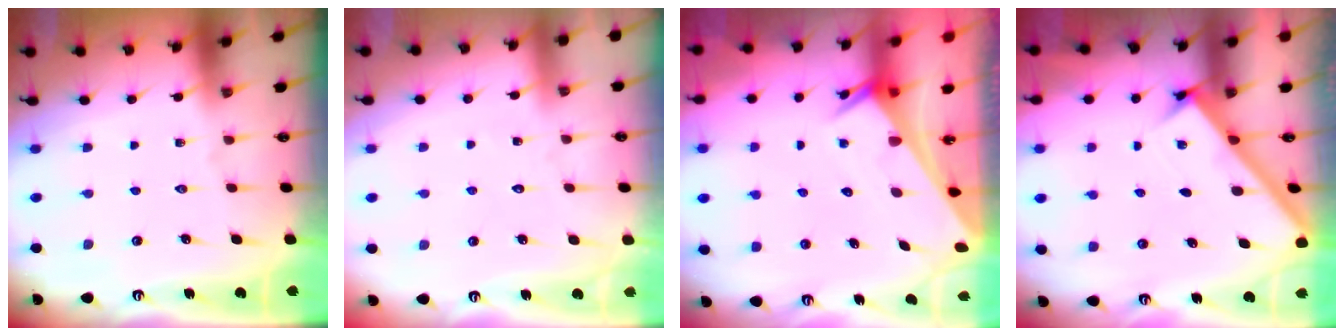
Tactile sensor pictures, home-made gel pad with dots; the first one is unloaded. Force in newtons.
{"total": 3.5, "press": 3.5, "slide": 0.4}
{"total": 2.6, "press": 2.6, "slide": 0.1}
{"total": 2.5, "press": 2.5, "slide": 0.3}